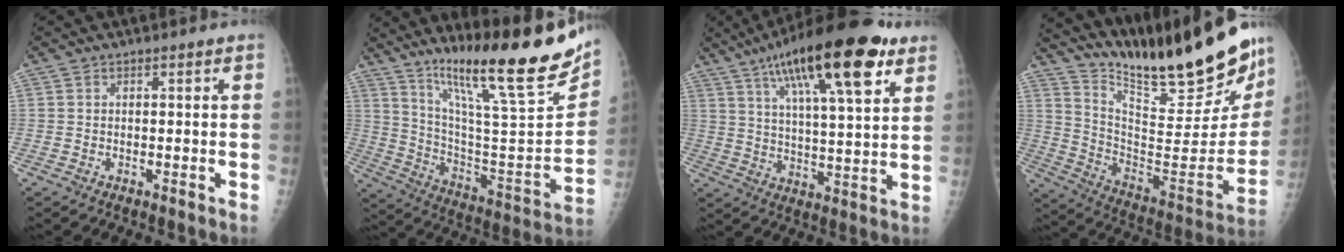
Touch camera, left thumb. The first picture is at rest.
{"total": 26.6, "force": [18.4, 3.4, 18.8], "torque": [-0.272, -0.085, 0.305]}
{"total": 23.0, "force": [12.4, 6.0, 18.4], "torque": [-0.286, -0.023, 0.196]}
{"total": 29.1, "force": [23.6, 4.2, 16.6], "torque": [-0.234, -0.144, 0.361]}